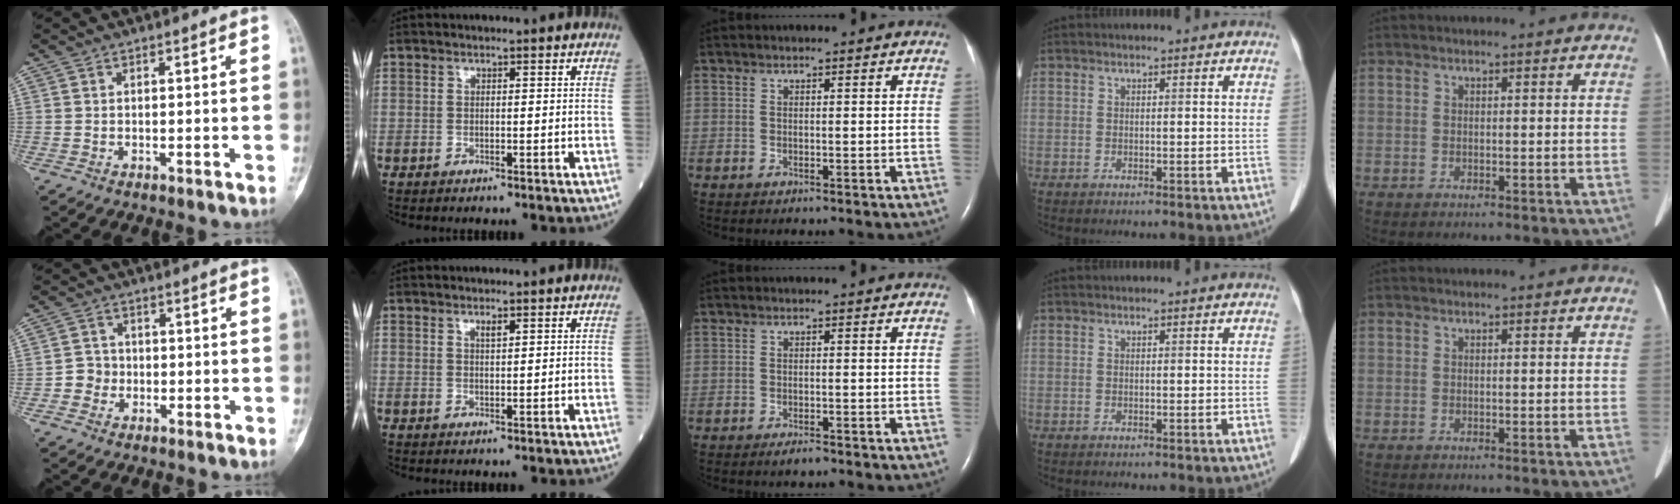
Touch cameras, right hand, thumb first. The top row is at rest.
{"thumb": {"total": 3.4, "force": [-1.0, 3.2, 0.7], "torque": [0.009, 0.011, -0.026]}, "index": {"total": 1.1, "force": [0.7, 0.2, 0.8], "torque": [-0.016, -0.002, 0.013]}, "middle": {"total": 1.5, "force": [-1.2, 0.4, 0.9], "torque": [-0.020, -0.003, -0.016]}}